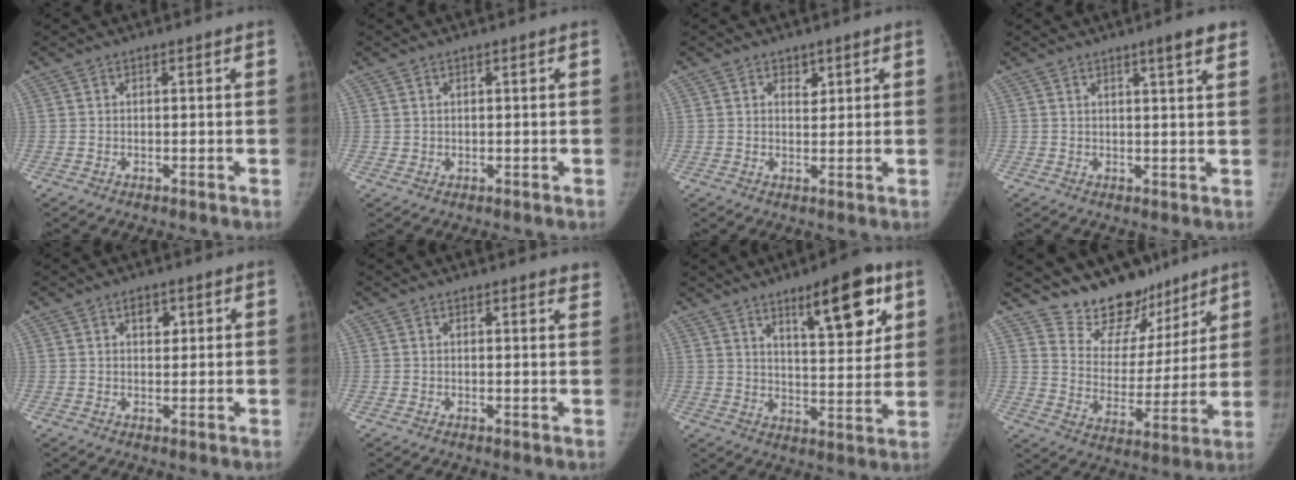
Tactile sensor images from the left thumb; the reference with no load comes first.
{"total": 0.9, "force": [0.7, 0.4, 0.2], "torque": [0.006, -0.005, 0.011]}
{"total": 2.2, "force": [1.3, 1.5, 1.0], "torque": [-0.002, -0.009, 0.021]}
{"total": 4.5, "force": [3.0, 0.3, 3.3], "torque": [-0.040, -0.016, 0.041]}
{"total": 2.9, "force": [1.4, 1.8, 1.8], "torque": [-0.013, -0.005, 0.020]}
{"total": 3.2, "force": [3.0, 1.0, 0.7], "torque": [0.016, -0.010, 0.023]}
{"total": 14.3, "force": [7.8, 4.3, 11.2], "torque": [-0.134, -0.042, 0.118]}
{"total": 14.9, "force": [12.7, 7.0, 3.3], "torque": [-0.001, -0.092, 0.208]}